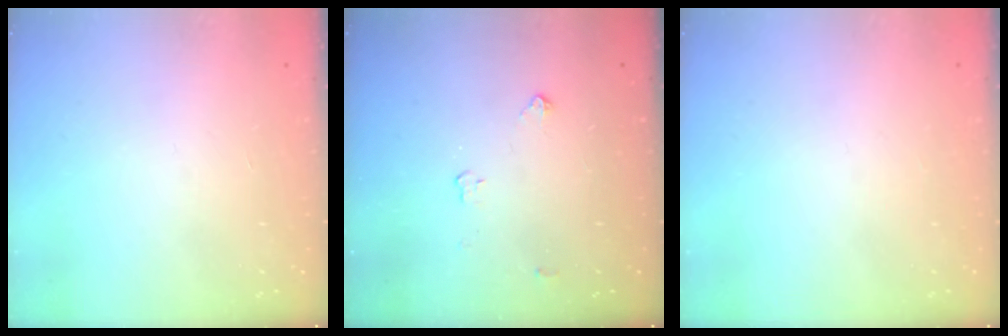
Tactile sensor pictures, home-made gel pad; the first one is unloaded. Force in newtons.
{"total": 2.8, "press": 2.8, "slide": 0.4}
{"total": 0.0}